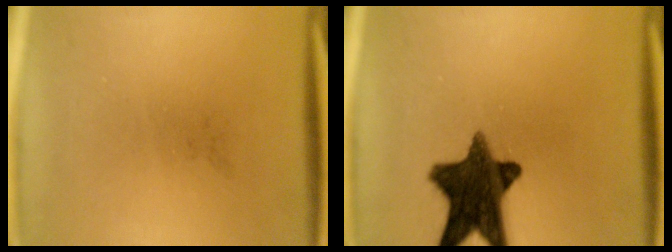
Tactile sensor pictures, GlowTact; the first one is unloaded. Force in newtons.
{"total": 14.0}